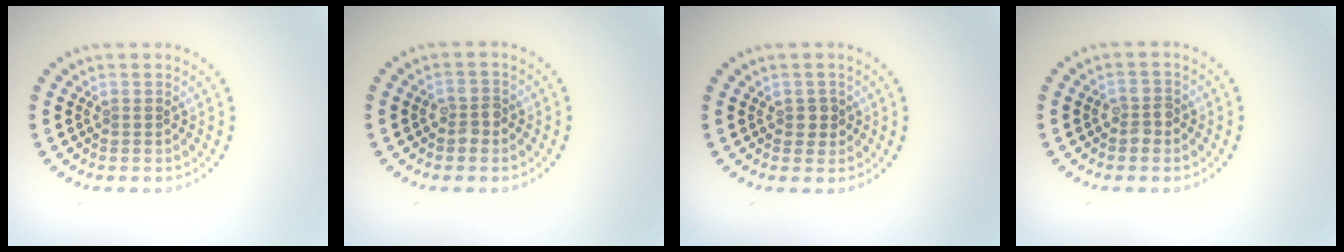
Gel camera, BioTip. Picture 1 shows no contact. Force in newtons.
{"total": 1.7, "press": 1.7, "slide": 0.3}
{"total": 1.2, "press": 1.2, "slide": 0.3}
{"total": 1.7, "press": 1.7, "slide": 0.3}